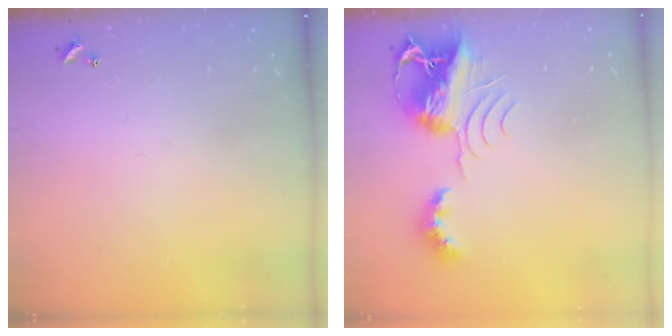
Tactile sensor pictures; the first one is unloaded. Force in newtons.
{"total": 9.4, "press": 9.3, "slide": 1.2}